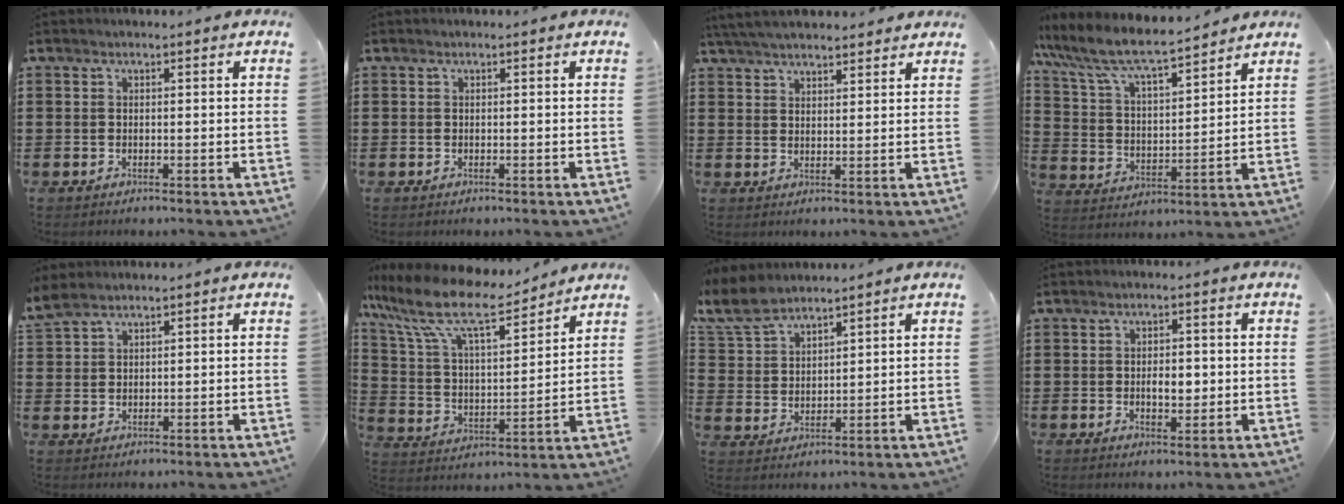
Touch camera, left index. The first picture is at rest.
{"total": 0.0}
{"total": 4.7, "force": [4.5, 0.8, 1.3], "torque": [-0.038, -0.006, 0.084]}
{"total": 8.3, "force": [7.4, 1.3, 3.6], "torque": [-0.102, -0.040, 0.125]}
{"total": 3.0, "force": [2.5, 1.0, 1.3], "torque": [-0.032, 0.003, 0.048]}
{"total": 11.5, "force": [8.9, 2.3, 7.0], "torque": [-0.174, -0.049, 0.150]}
{"total": 6.4, "force": [5.4, 2.1, 2.7], "torque": [-0.074, -0.011, 0.101]}
{"total": 3.5, "force": [-0.1, 1.7, 3.0], "torque": [-0.050, 0.002, -0.006]}